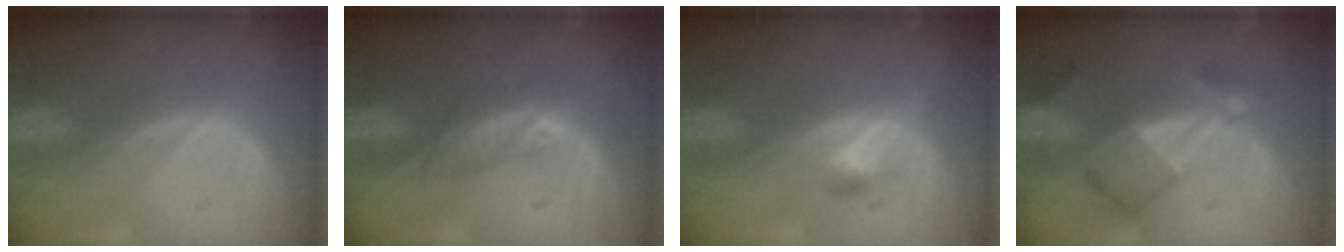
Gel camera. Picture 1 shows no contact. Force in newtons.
{"total": 2.3, "press": 2.1, "slide": 0.8}
{"total": 2.4, "press": 2.4, "slide": 0.2}
{"total": 7.5, "press": 6.5, "slide": 3.7}